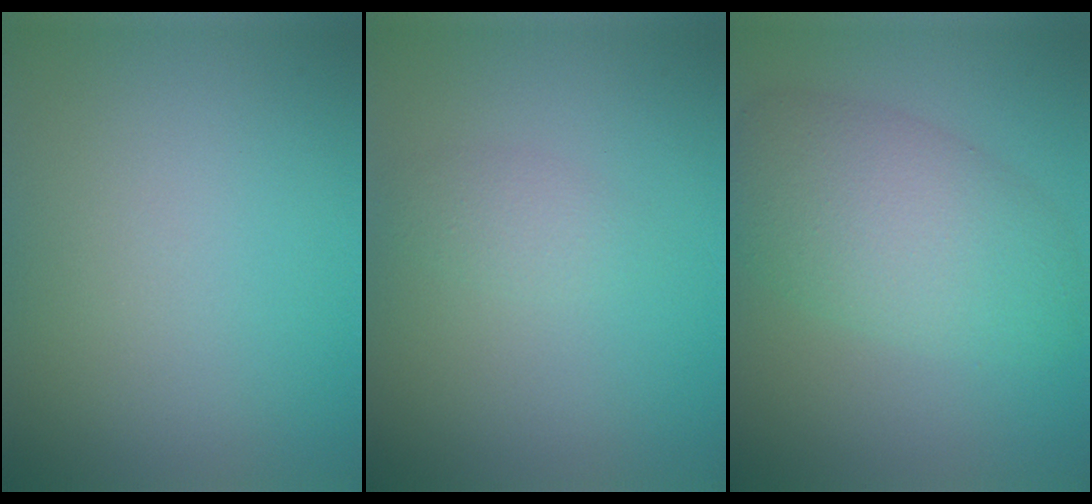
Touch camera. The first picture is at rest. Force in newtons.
{"total": 1.4, "press": 1.4, "slide": 0.1}
{"total": 5.4, "press": 5.4, "slide": 0.5}